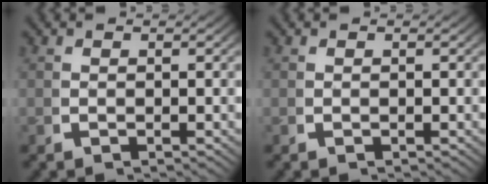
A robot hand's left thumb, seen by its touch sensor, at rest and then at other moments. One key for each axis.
{"total": 0.0}